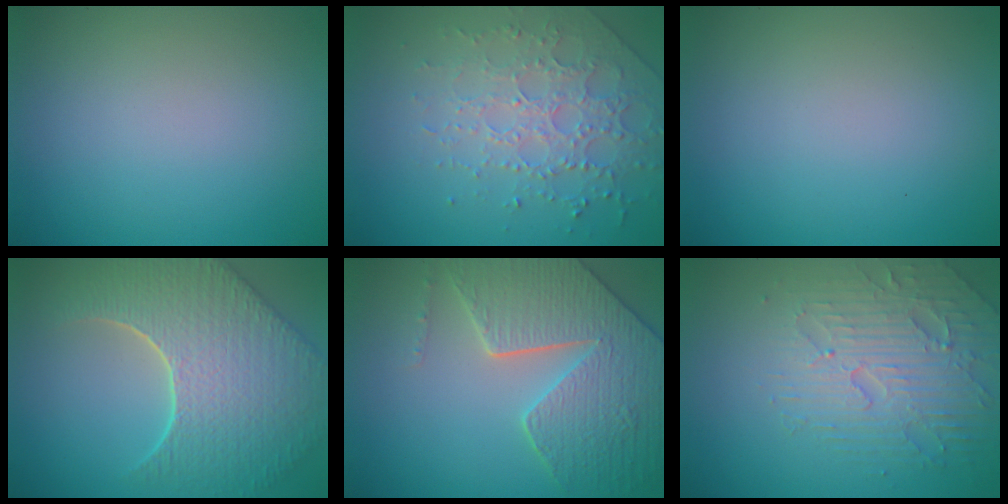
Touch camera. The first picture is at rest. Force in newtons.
{"total": 3.7, "press": 3.5, "slide": 1.1}
{"total": 0.0}
{"total": 8.9, "press": 6.5, "slide": 6.1}
{"total": 7.6, "press": 6.2, "slide": 4.5}
{"total": 4.2, "press": 4.1, "slide": 0.7}